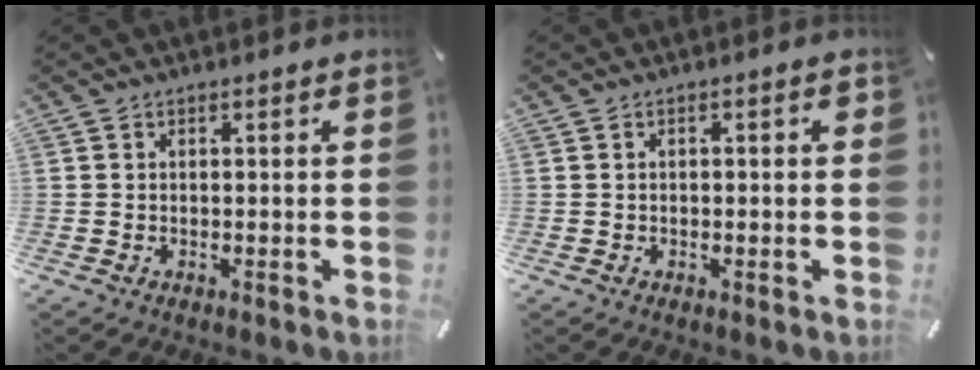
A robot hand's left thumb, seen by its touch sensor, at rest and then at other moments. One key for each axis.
{"total": 1.5, "fx": 0.0, "fy": 0.5, "fz": 1.4, "tx": -0.025, "ty": 0.003, "tz": -0.001}